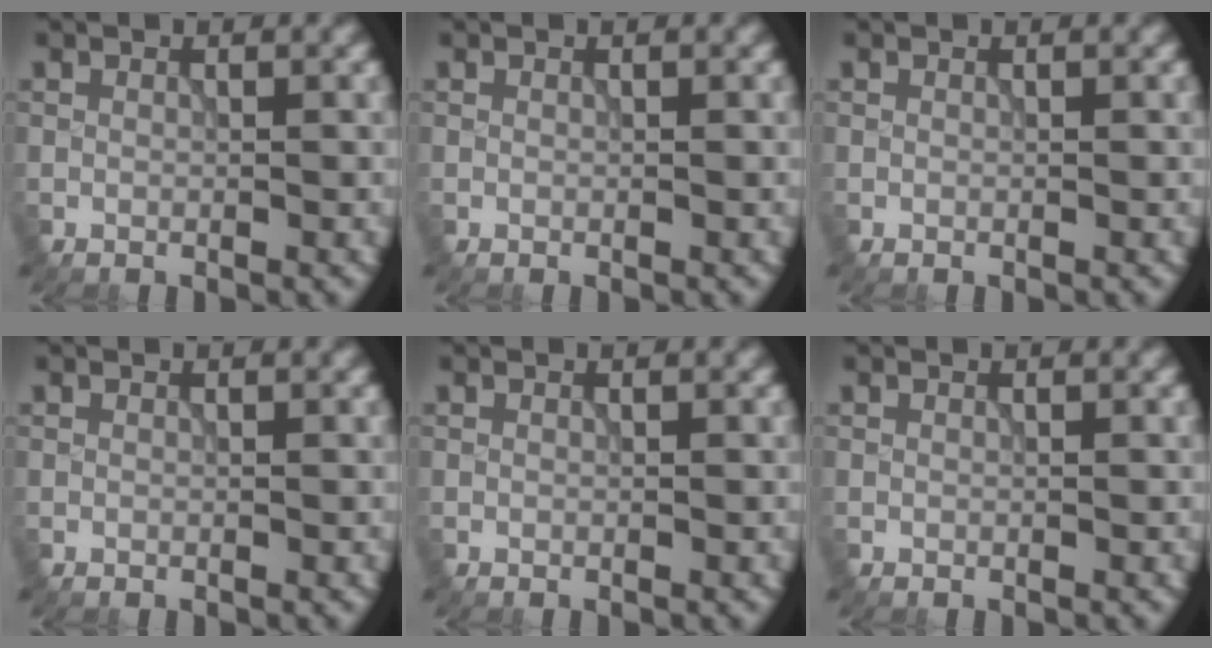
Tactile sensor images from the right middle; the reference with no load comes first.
{"total": 0.0}
{"total": 0.0}
{"total": 0.0}
{"total": 0.0}
{"total": 0.0}